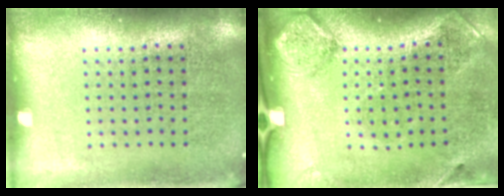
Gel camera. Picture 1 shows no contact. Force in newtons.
{"total": 1.9, "press": 1.1, "slide": 1.6}